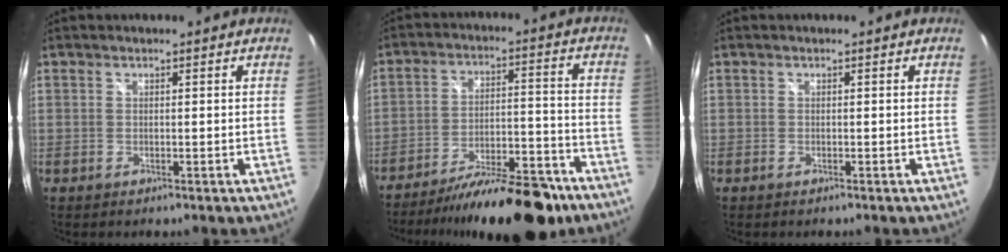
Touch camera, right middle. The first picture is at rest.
{"total": 18.3, "force": [-14.7, 4.8, 9.7], "torque": [-0.156, -0.011, -0.212]}
{"total": 0.0}